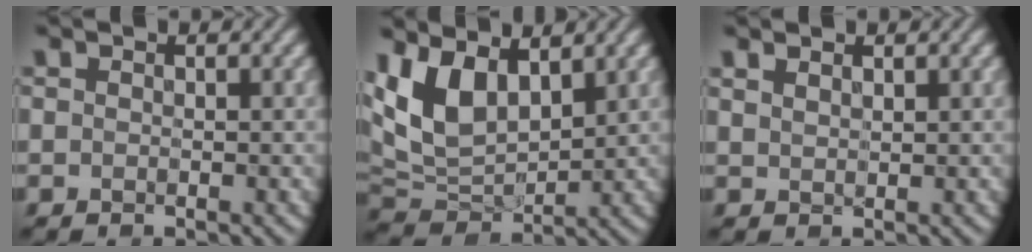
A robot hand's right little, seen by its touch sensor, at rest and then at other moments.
{"total": 8.1, "force": [2.9, 4.6, 5.9], "torque": [-0.141, 0.000, 0.056]}
{"total": 1.4, "force": [1.1, 0.5, 0.6], "torque": [-0.010, 0.007, 0.012]}